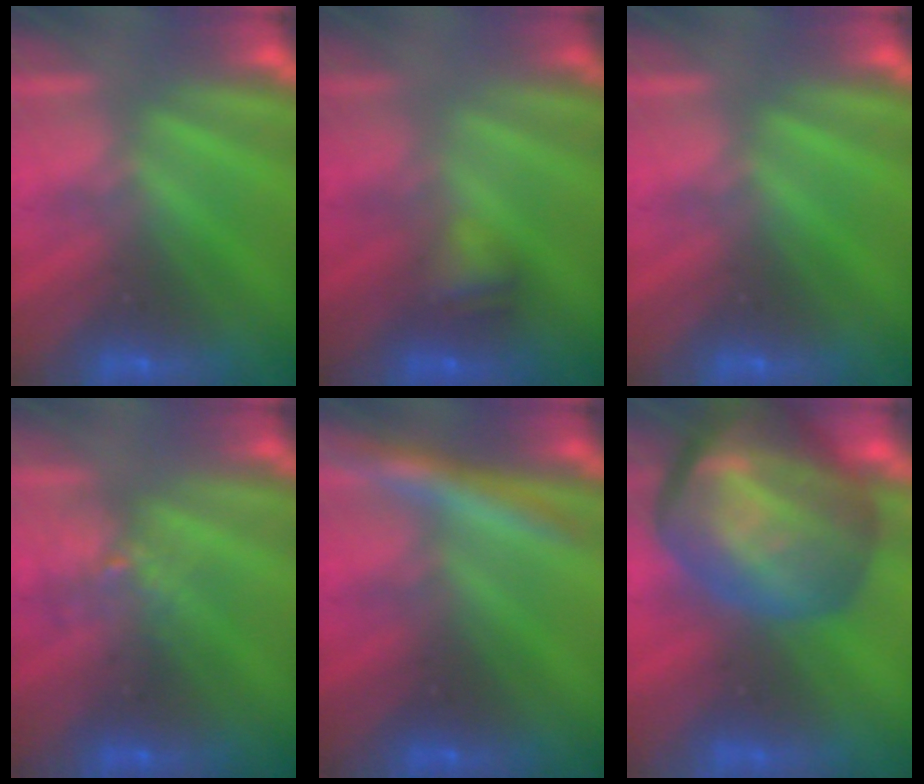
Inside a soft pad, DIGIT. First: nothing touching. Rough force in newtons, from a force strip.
{"total": 2.4}
{"total": 0.0}
{"total": 2.1}
{"total": 3.7}
{"total": 7.1}